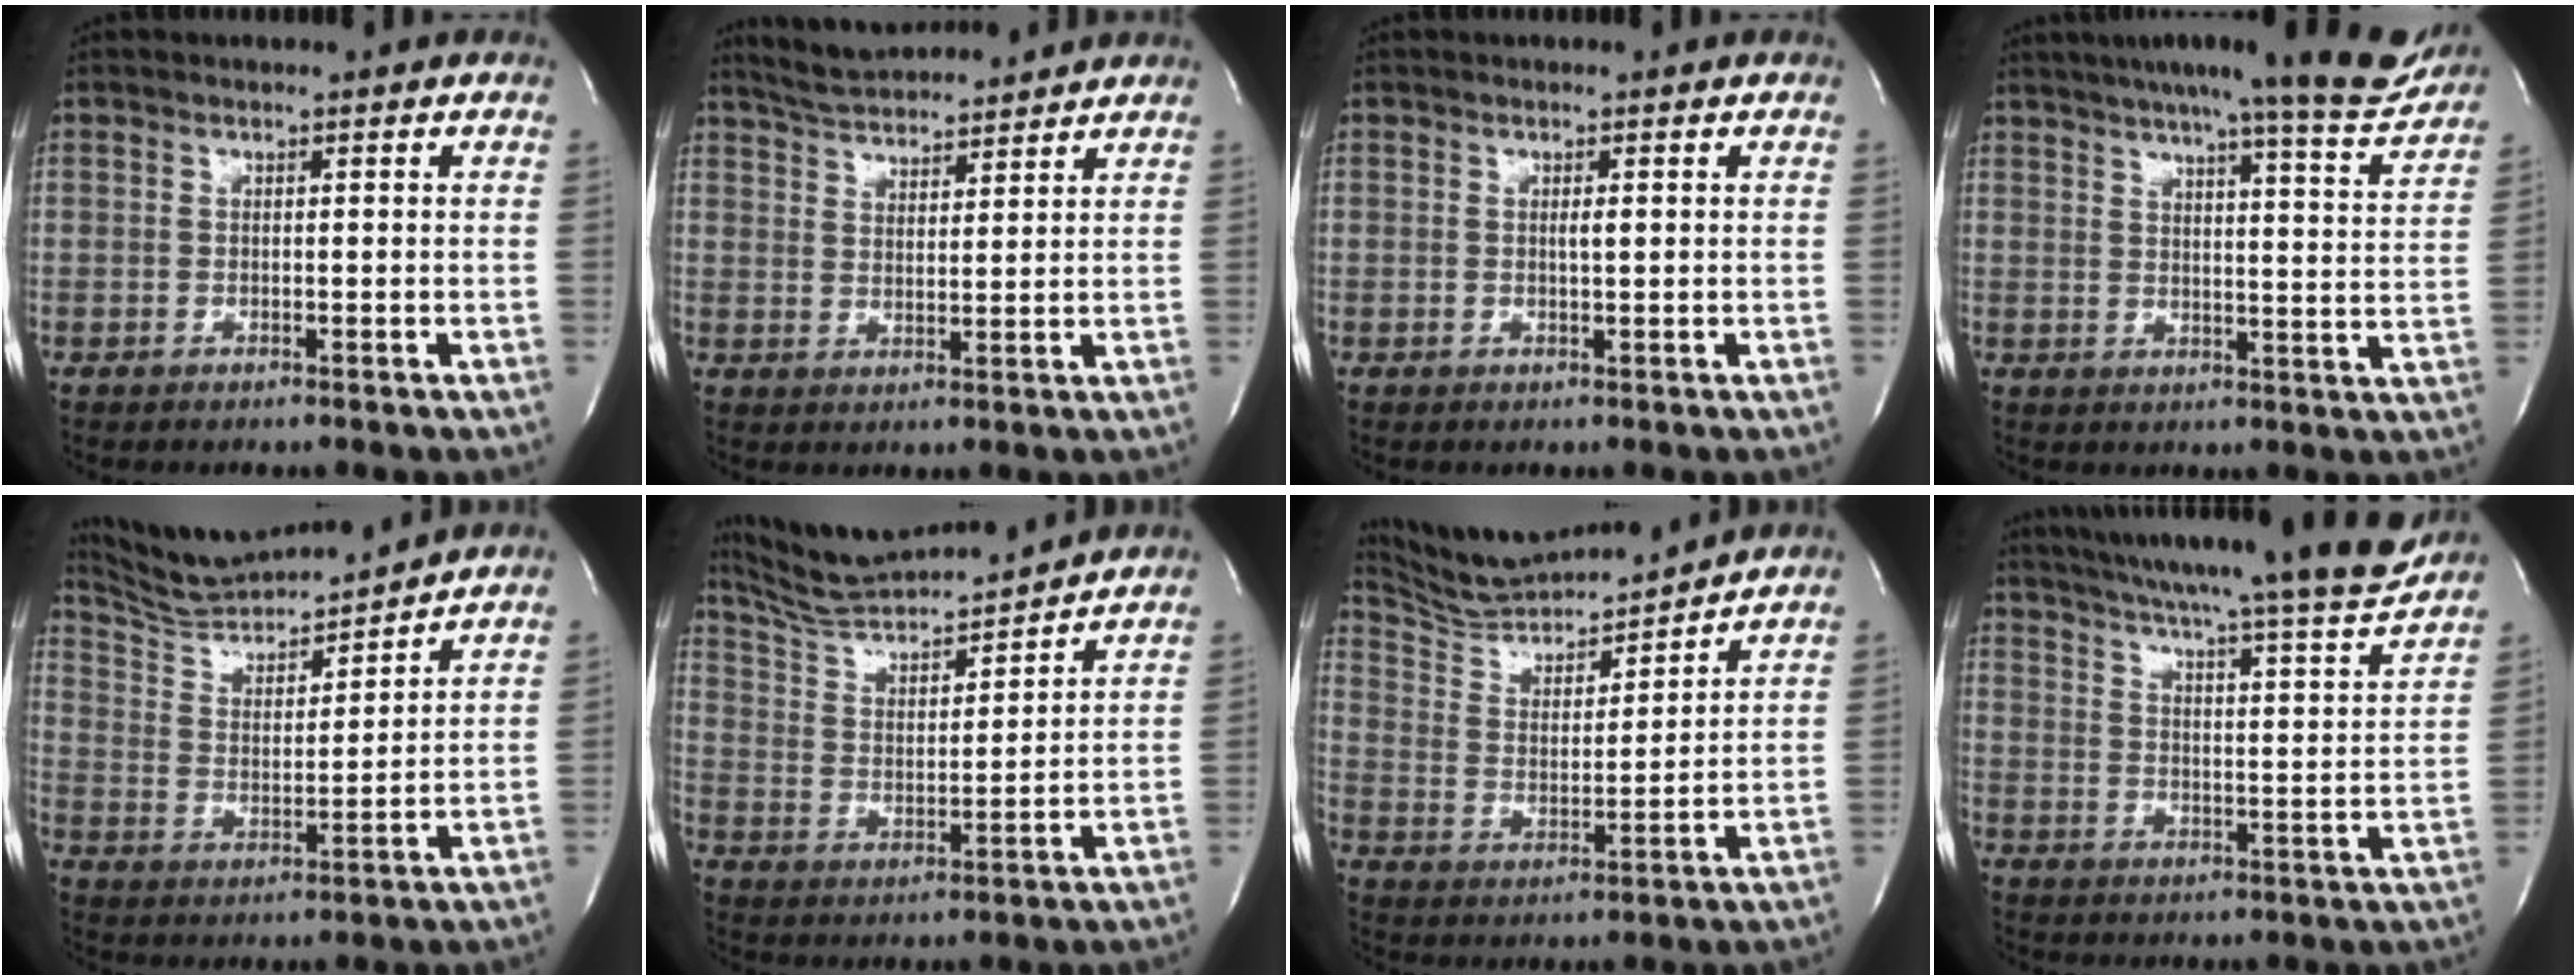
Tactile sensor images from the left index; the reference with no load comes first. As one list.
[{"total": 9.8, "force": [9.3, 1.2, 3.0], "torque": [-0.058, 0.022, 0.151]}, {"total": 1.0, "force": [0.2, 0.0, 0.9], "torque": [-0.020, 0.000, 0.002]}, {"total": 19.5, "force": [17.5, 1.5, 8.6], "torque": [-0.119, -0.028, 0.211]}, {"total": 13.0, "force": [12.6, -0.1, 3.1], "torque": [-0.068, 0.008, 0.227]}, {"total": 15.1, "force": [14.4, 0.5, 4.6], "torque": [-0.088, 0.008, 0.244]}, {"total": 13.9, "force": [13.5, 0.4, 3.3], "torque": [-0.070, 0.005, 0.240]}, {"total": 23.5, "force": [21.3, -0.4, 9.8], "torque": [-0.160, -0.051, 0.284]}]